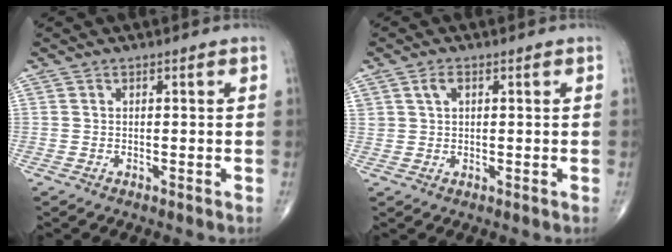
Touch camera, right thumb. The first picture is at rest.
{"total": 2.1, "force": [0.9, 1.3, 1.4], "torque": [-0.025, 0.003, 0.019]}